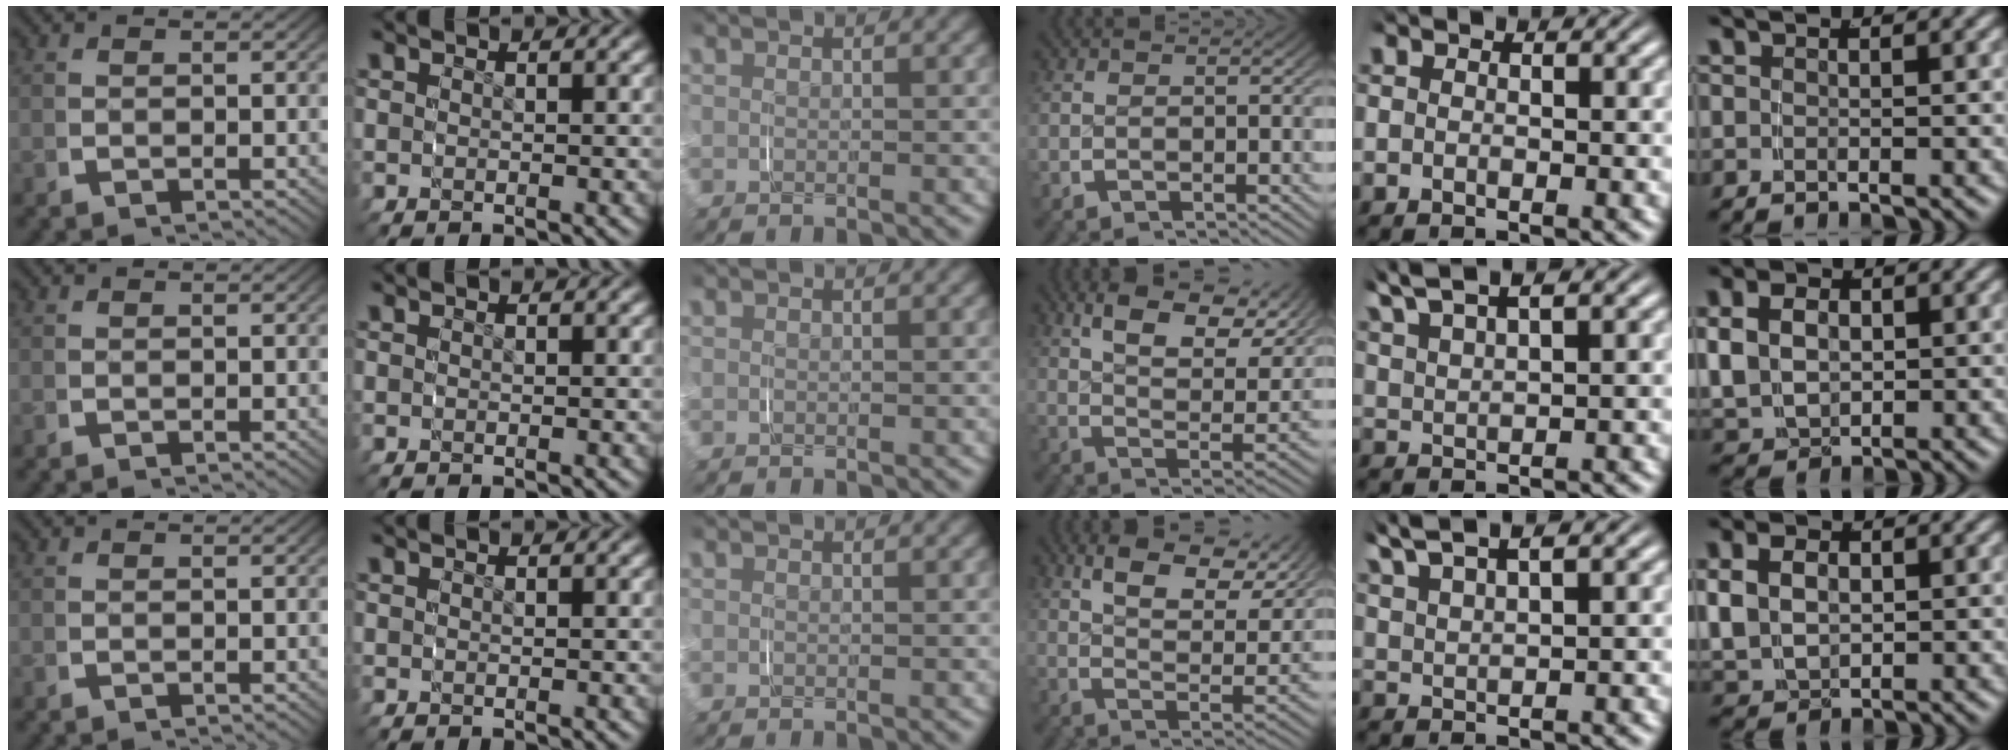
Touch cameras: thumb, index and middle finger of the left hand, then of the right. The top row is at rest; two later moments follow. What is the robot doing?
{"motion": "grasp_and_lifting", "object": "shorts"}